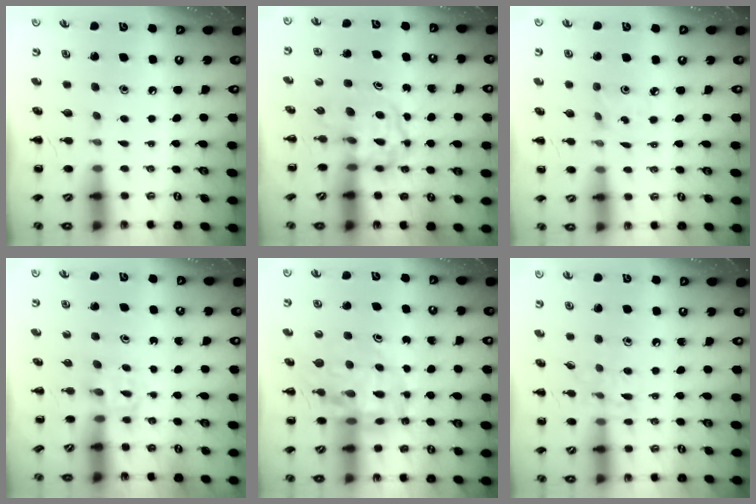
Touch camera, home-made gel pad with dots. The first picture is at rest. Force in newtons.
{"total": 4.0, "press": 3.9, "slide": 0.6}
{"total": 1.7, "press": 1.6, "slide": 0.6}
{"total": 2.3, "press": 2.1, "slide": 0.9}
{"total": 10.6, "press": 10.1, "slide": 3.3}
{"total": 6.9, "press": 6.7, "slide": 1.4}